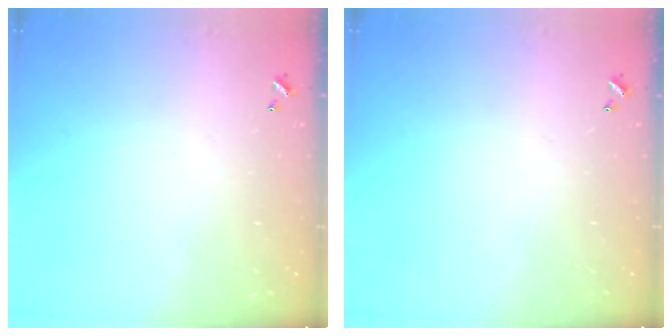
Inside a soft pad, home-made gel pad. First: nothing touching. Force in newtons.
{"total": 0.0}